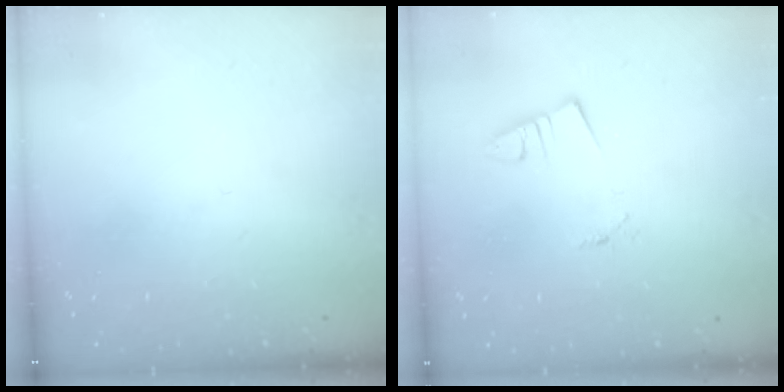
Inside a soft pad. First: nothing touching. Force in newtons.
{"total": 0.8, "press": 0.8, "slide": 0.1}